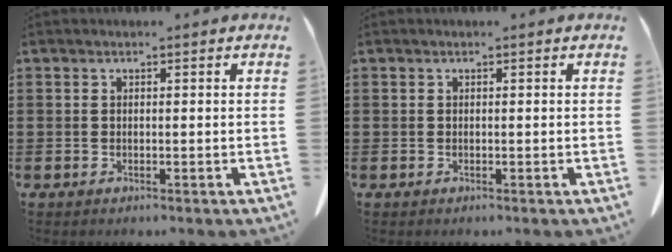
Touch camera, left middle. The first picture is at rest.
{"total": 0.0}